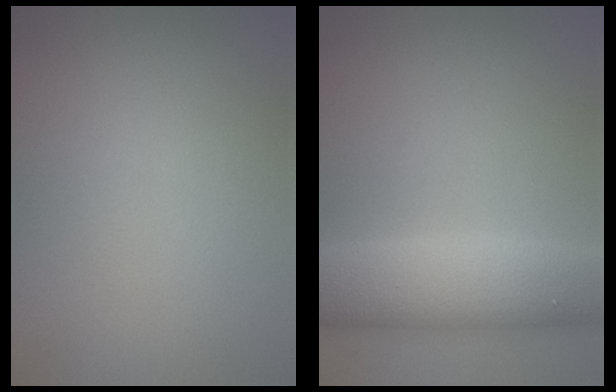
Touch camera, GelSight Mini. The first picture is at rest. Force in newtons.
{"total": 8.2, "press": 8.2, "slide": 0.4}